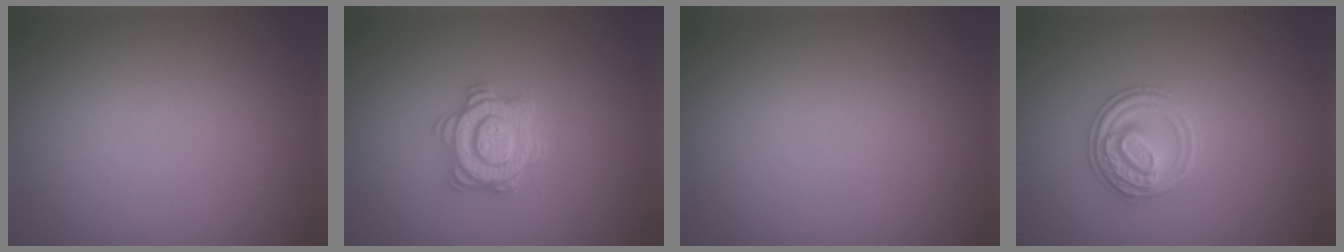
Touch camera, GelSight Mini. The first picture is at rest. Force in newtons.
{"total": 3.6, "press": 3.3, "slide": 1.4}
{"total": 0.0}
{"total": 2.8, "press": 2.7, "slide": 0.6}